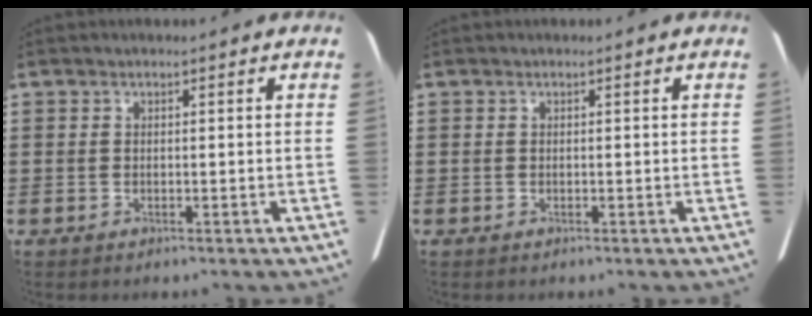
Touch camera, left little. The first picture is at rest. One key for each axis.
{"total": 0.0}